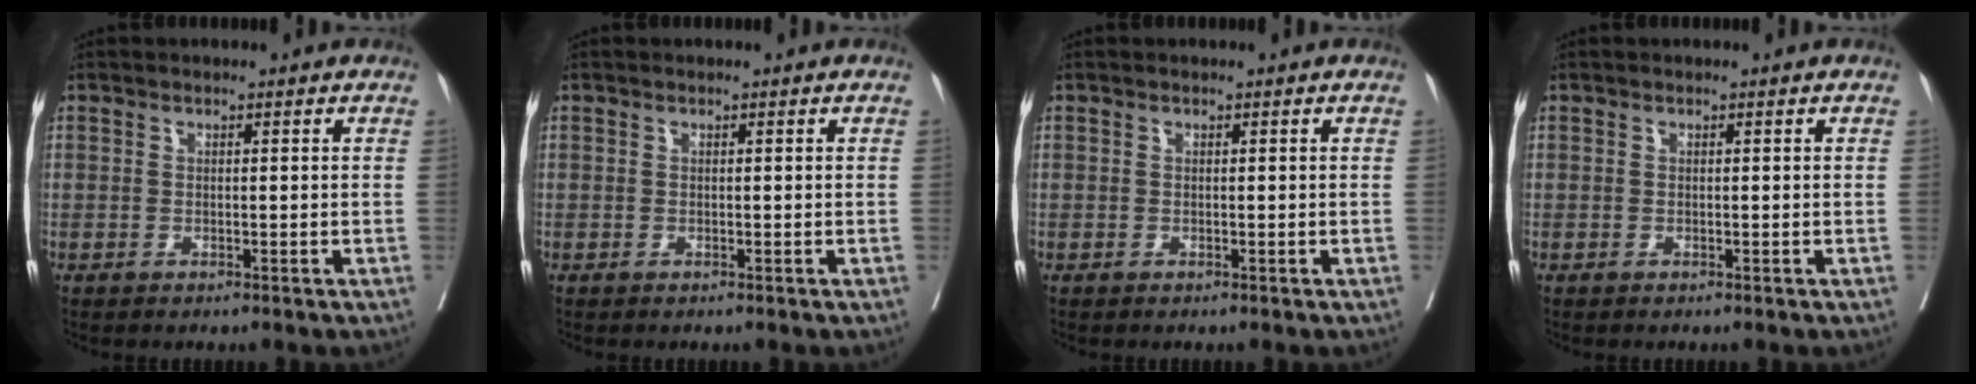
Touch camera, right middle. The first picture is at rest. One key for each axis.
{"total": 0.0}
{"total": 0.0}
{"total": 0.0}